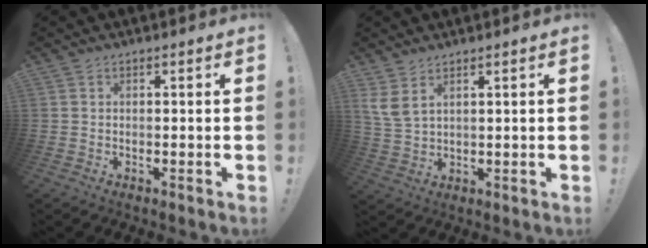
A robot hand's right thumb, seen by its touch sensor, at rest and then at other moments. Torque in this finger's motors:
{"motor_torque": [-0.58, 0.38, 0.24, -0.01, 0.01]}